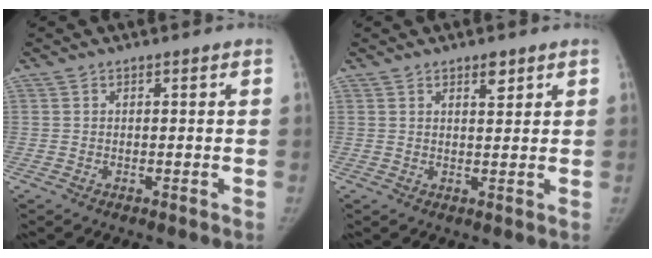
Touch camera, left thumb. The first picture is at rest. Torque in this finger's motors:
{"motor_torque": [0.38, -0.33, 0.80, -0.39, 0.10]}